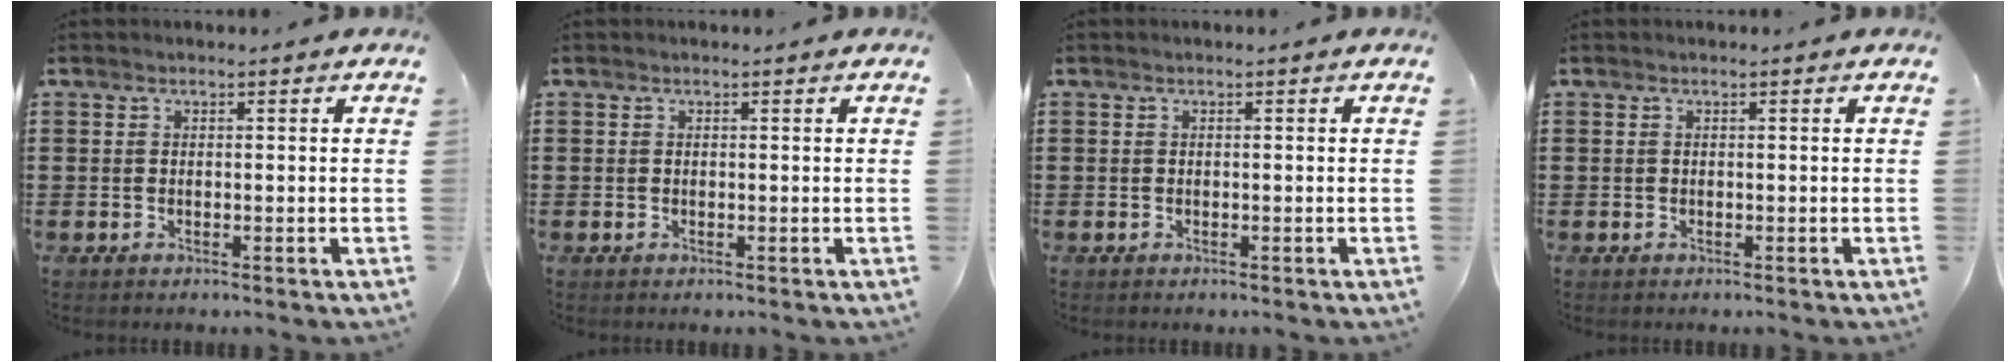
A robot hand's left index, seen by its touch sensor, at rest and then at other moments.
{"total": 0.0}
{"total": 0.0}
{"total": 0.0}